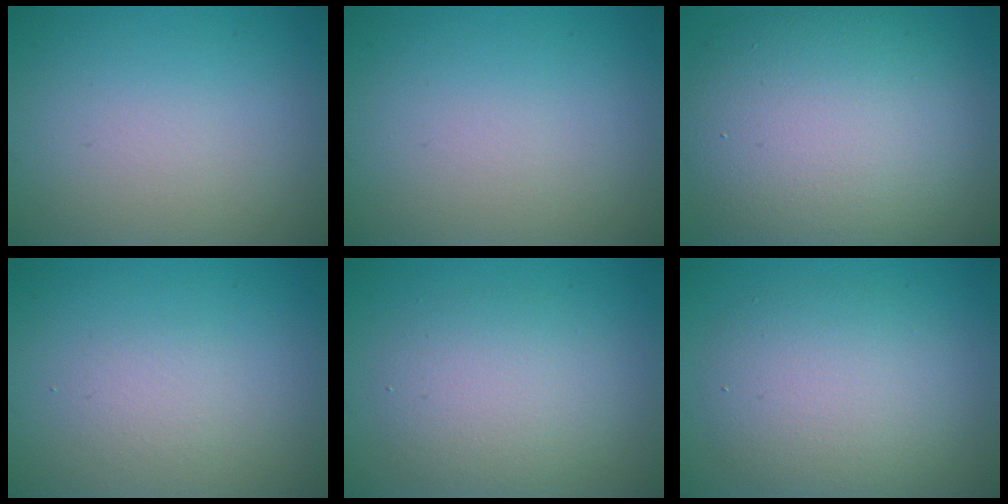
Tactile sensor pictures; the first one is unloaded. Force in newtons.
{"total": 0.0}
{"total": 12.6, "press": 12.5, "slide": 0.9}
{"total": 1.3, "press": 1.3, "slide": 0.1}
{"total": 4.2, "press": 4.2, "slide": 0.3}
{"total": 5.6, "press": 5.6, "slide": 0.2}